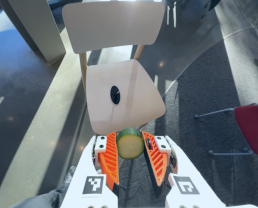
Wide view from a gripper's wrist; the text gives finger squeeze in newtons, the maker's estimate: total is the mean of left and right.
{"total": 11.1, "left": 11.4, "right": 10.8}